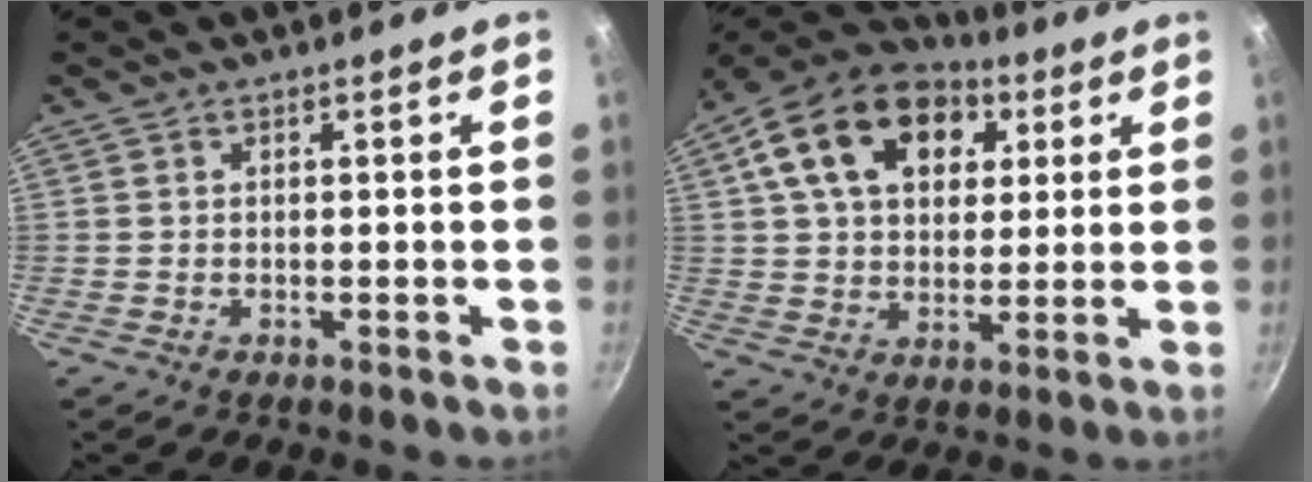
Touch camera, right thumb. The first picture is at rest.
{"total": 19.8, "force": [7.0, 13.7, 12.5], "torque": [-0.199, 0.011, 0.108]}